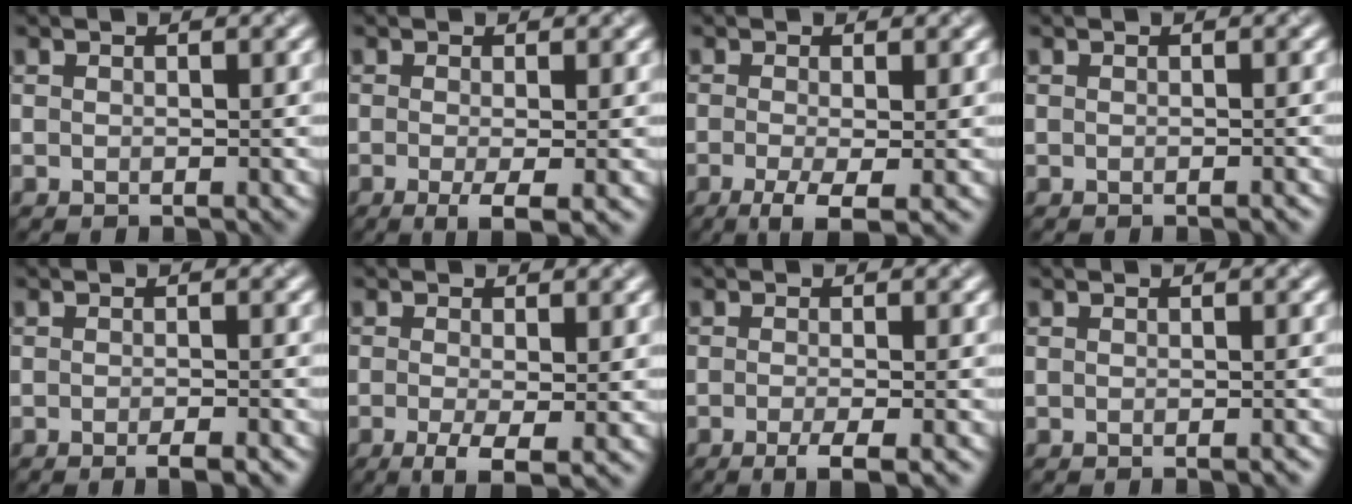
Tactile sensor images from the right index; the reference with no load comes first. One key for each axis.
{"total": 3.0, "fx": -1.0, "fy": 0.6, "fz": 2.8, "tx": -0.050, "ty": -0.010, "tz": -0.017}
{"total": 3.8, "fx": -1.5, "fy": 0.9, "fz": 3.3, "tx": -0.063, "ty": -0.007, "tz": -0.030}
{"total": 0.6, "fx": -0.5, "fy": 0.1, "fz": 0.4, "tx": -0.003, "ty": 0.000, "tz": -0.006}
{"total": 2.2, "fx": -1.3, "fy": 0.4, "fz": 1.7, "tx": -0.020, "ty": -0.003, "tz": -0.022}
{"total": 3.7, "fx": -1.2, "fy": 1.0, "fz": 3.4, "tx": -0.066, "ty": -0.010, "tz": -0.023}
{"total": 3.1, "fx": -1.5, "fy": 0.7, "fz": 2.6, "tx": -0.038, "ty": -0.006, "tz": -0.031}
{"total": 0.8, "fx": -0.5, "fy": 0.1, "fz": 0.6, "tx": -0.007, "ty": -0.002, "tz": -0.007}